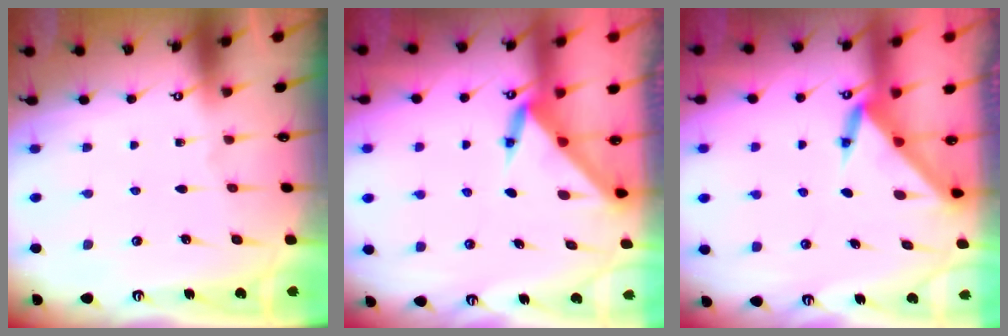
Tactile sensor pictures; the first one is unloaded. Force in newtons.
{"total": 3.4, "press": 3.4, "slide": 0.1}
{"total": 3.4, "press": 3.4, "slide": 0.1}